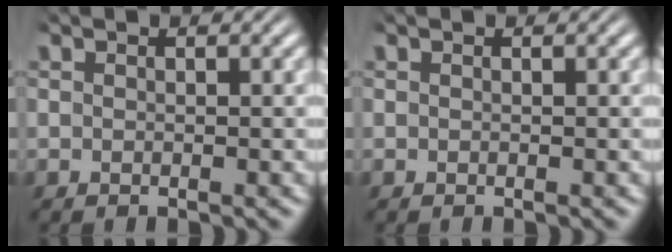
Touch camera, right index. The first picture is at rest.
{"total": 0.0}